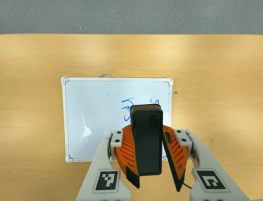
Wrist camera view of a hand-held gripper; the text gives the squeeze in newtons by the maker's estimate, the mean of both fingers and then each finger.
{"total": 8.9, "left": 9.4, "right": 8.3}